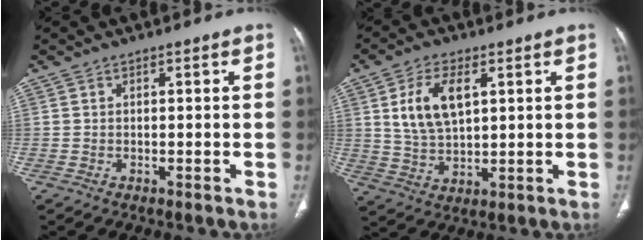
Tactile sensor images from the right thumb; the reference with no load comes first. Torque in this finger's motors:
{"motor_torque": [-0.92, 0.92, 0.62, 0.76, 0.29]}